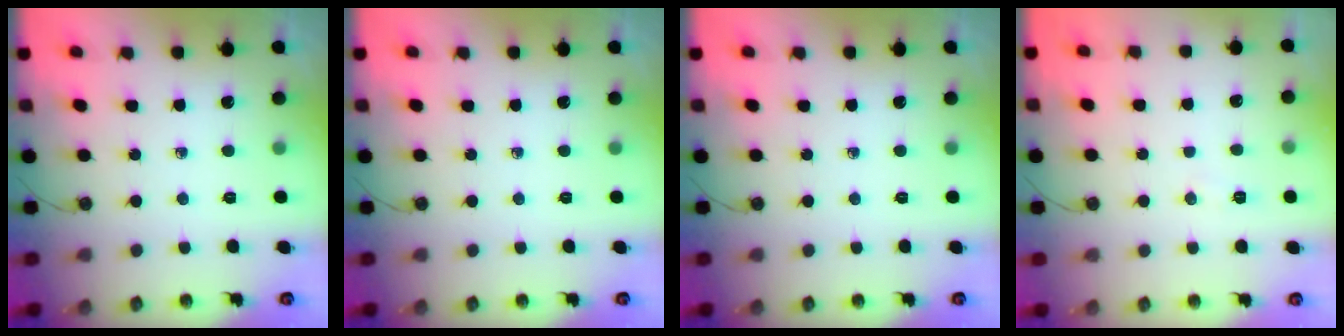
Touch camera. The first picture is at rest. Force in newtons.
{"total": 0.0}
{"total": 0.0}
{"total": 5.9, "press": 4.2, "slide": 4.1}